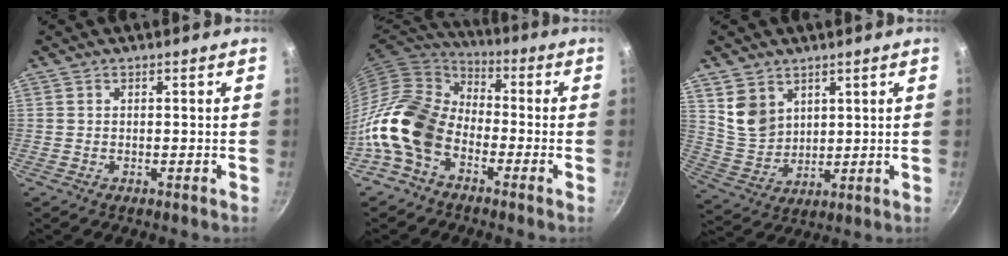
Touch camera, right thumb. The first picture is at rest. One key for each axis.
{"total": 15.6, "fx": -5.9, "fy": 10.6, "fz": 9.8, "tx": -0.163, "ty": 0.059, "tz": -0.140}
{"total": 8.6, "fx": 4.2, "fy": 6.4, "fz": 3.9, "tx": -0.051, "ty": -0.022, "tz": 0.095}